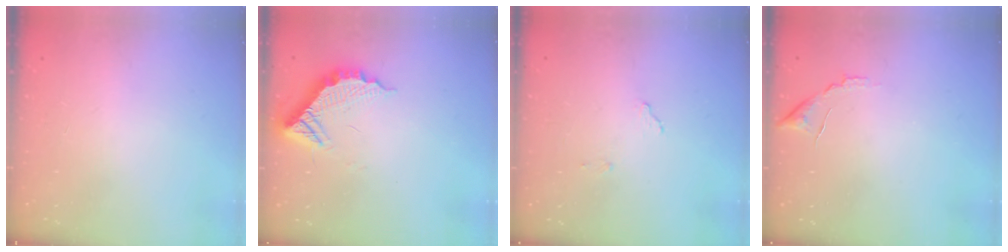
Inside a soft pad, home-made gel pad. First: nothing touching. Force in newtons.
{"total": 11.9, "press": 11.8, "slide": 0.7}
{"total": 7.3, "press": 7.2, "slide": 0.3}
{"total": 7.7, "press": 7.7, "slide": 0.3}